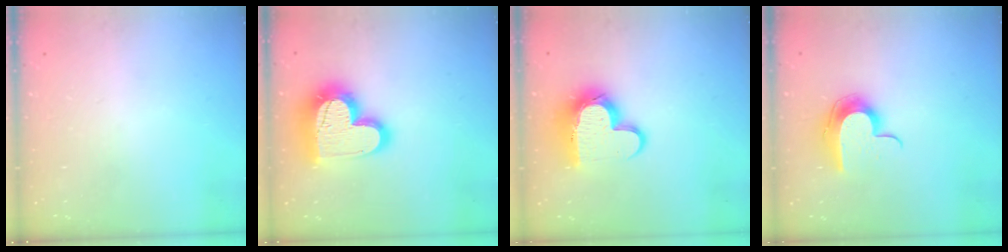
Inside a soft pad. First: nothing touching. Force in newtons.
{"total": 21.0, "press": 21.0, "slide": 1.7}
{"total": 14.0, "press": 14.0, "slide": 1.0}
{"total": 11.6, "press": 11.6, "slide": 0.8}